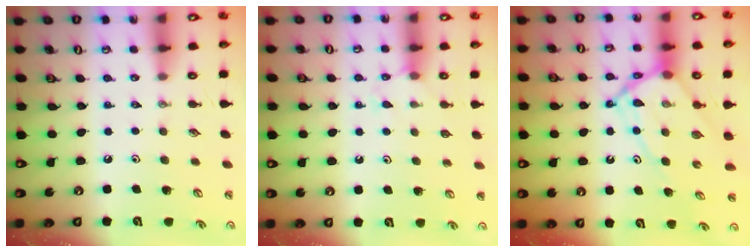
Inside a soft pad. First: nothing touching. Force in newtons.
{"total": 6.6, "press": 6.6, "slide": 0.8}
{"total": 12.8, "press": 12.8, "slide": 1.3}